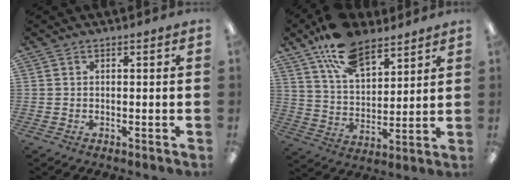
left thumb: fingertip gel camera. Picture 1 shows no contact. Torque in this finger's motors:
{"motor_torque": [0.59, 0.08, 1.49, -1.25, 0.31]}